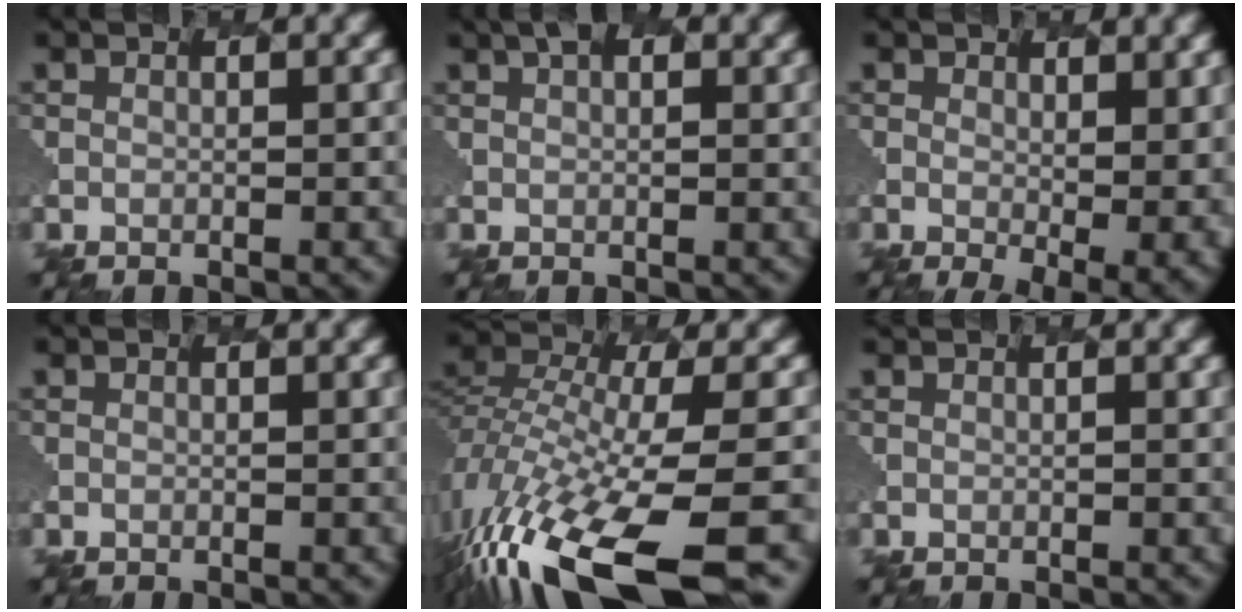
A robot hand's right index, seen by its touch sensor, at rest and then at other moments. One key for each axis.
{"total": 2.0, "fx": 1.3, "fy": 0.6, "fz": 1.3, "tx": -0.014, "ty": 0.014, "tz": 0.011}
{"total": 4.9, "fx": -0.5, "fy": 1.8, "fz": 4.5, "tx": -0.072, "ty": -0.015, "tz": 0.001}
{"total": 0.0}
{"total": 13.9, "fx": -9.2, "fy": 3.9, "fz": 9.7, "tx": -0.240, "ty": -0.011, "tz": -0.152}
{"total": 0.6, "fx": 0.4, "fy": 0.3, "fz": 0.4, "tx": 0.003, "ty": 0.006, "tz": 0.001}